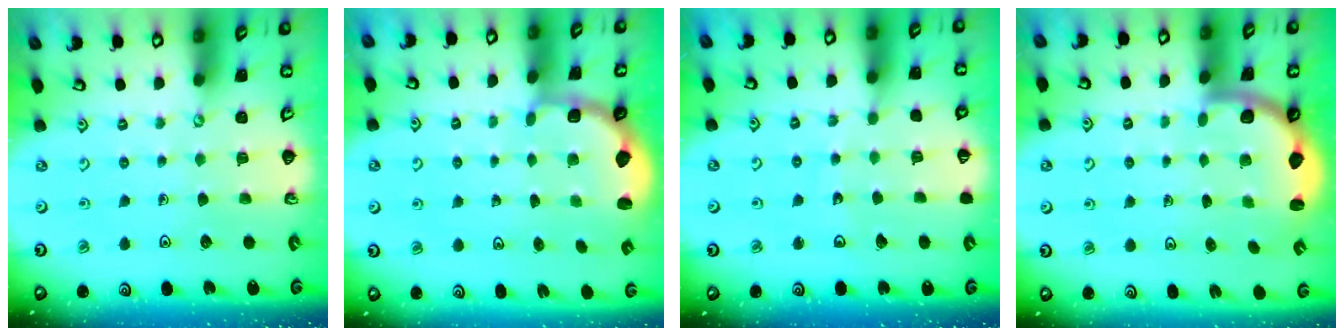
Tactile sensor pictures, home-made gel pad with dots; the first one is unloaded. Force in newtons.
{"total": 2.7, "press": 2.2, "slide": 1.5}
{"total": 3.5, "press": 3.4, "slide": 0.6}
{"total": 2.5, "press": 2.4, "slide": 0.7}